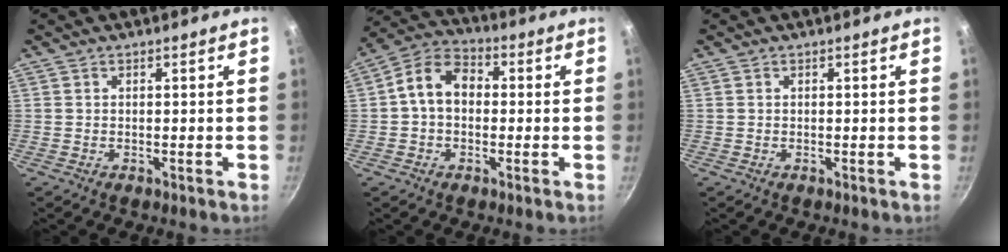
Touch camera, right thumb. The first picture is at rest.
{"total": 8.6, "force": [0.2, 6.4, 5.8], "torque": [-0.080, 0.027, -0.015]}
{"total": 0.0}